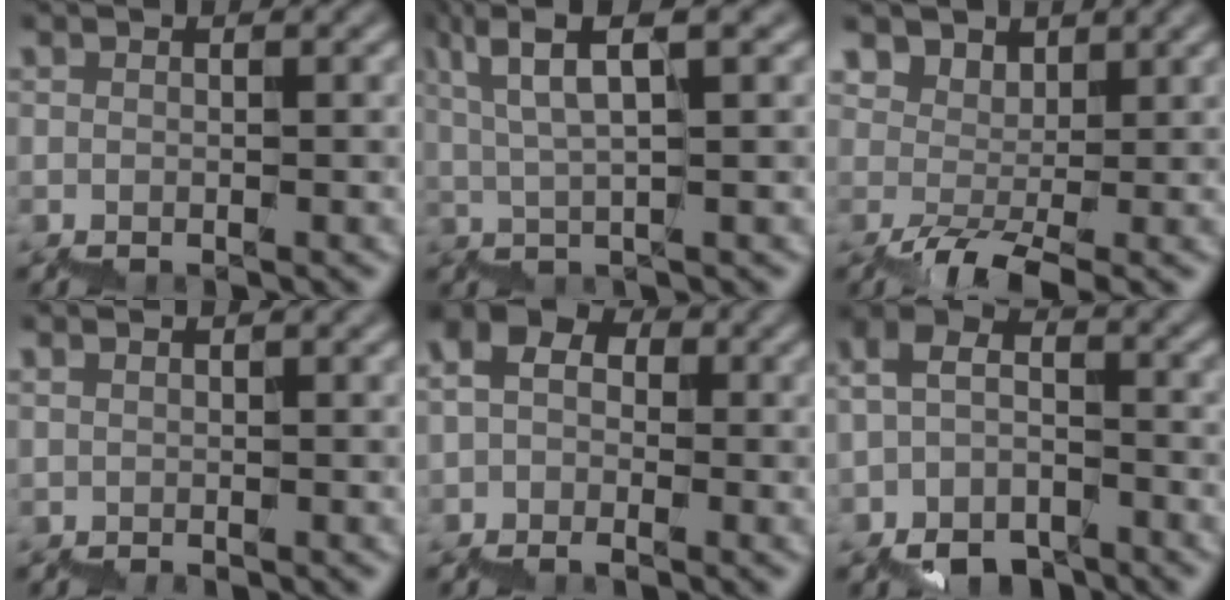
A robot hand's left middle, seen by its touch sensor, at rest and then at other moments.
{"total": 5.7, "force": [4.0, 0.7, 4.0], "torque": [-0.058, 0.018, 0.072]}
{"total": 1.6, "force": [0.8, 1.3, 0.5], "torque": [-0.015, 0.007, 0.014]}
{"total": 0.0}
{"total": 3.8, "force": [-0.5, 2.9, 2.5], "torque": [-0.048, 0.011, -0.010]}
{"total": 4.9, "force": [-2.8, 3.2, 2.4], "torque": [-0.050, 0.013, -0.059]}